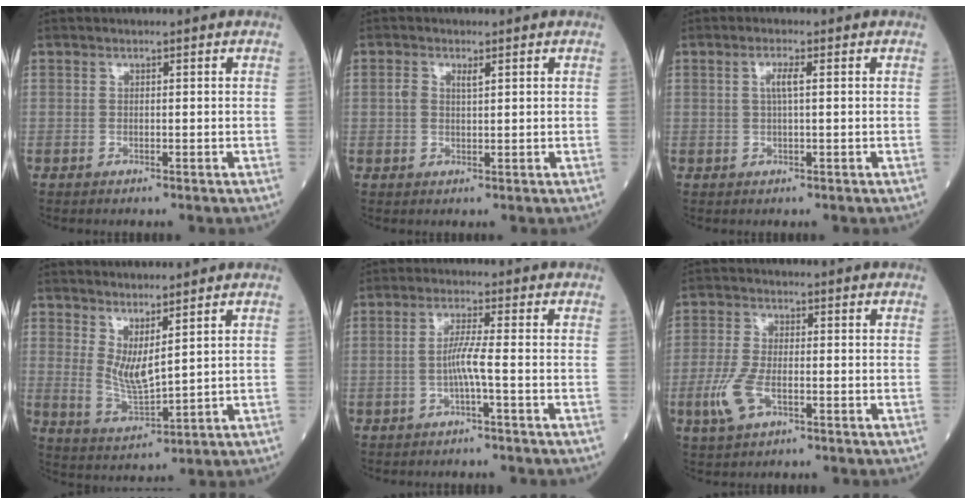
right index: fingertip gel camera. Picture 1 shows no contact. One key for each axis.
{"total": 2.5, "fx": 0.9, "fy": 1.1, "fz": 2.1, "tx": -0.048, "ty": 0.010, "tz": 0.018}
{"total": 2.2, "fx": 0.4, "fy": 0.1, "fz": 2.2, "tx": -0.045, "ty": 0.001, "tz": 0.007}
{"total": 5.4, "fx": 2.5, "fy": 0.9, "fz": 4.7, "tx": -0.101, "ty": -0.019, "tz": 0.062}
{"total": 3.5, "fx": -1.1, "fy": -0.6, "fz": 3.3, "tx": -0.065, "ty": 0.004, "tz": -0.021}
{"total": 6.0, "fx": -2.2, "fy": 2.3, "fz": 5.1, "tx": -0.126, "ty": -0.008, "tz": -0.043}